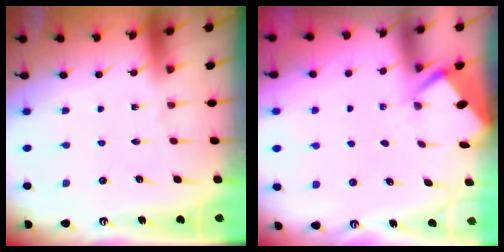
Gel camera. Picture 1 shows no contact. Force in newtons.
{"total": 2.8, "press": 2.8, "slide": 0.3}